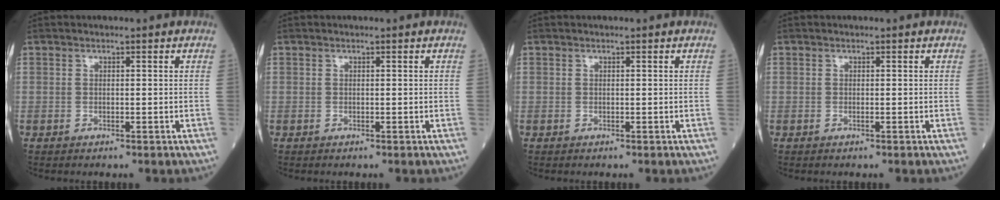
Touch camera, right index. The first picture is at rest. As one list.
[{"total": 0.0}, {"total": 0.0}, {"total": 0.0}]